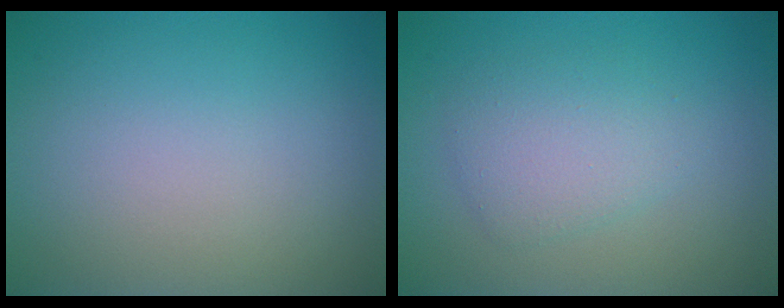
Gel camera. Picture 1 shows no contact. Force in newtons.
{"total": 2.8, "press": 2.8, "slide": 0.2}